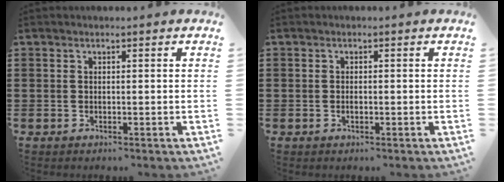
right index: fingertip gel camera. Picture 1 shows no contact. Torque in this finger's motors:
{"motor_torque": [2.14, 0.00, 0.00, -0.01]}